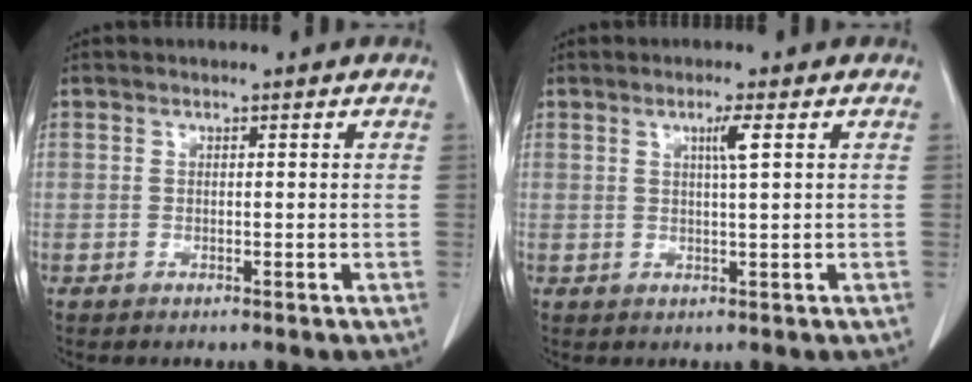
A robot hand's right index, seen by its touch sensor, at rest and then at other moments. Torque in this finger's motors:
{"motor_torque": [0.36, 0.19, 0.05, 0.02]}